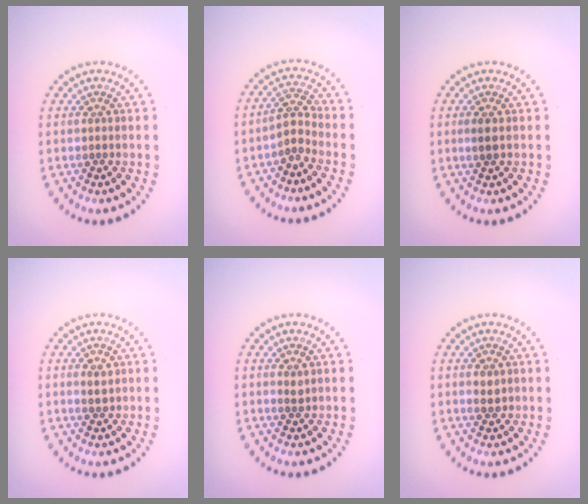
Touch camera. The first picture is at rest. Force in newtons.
{"total": 2.1, "press": 1.6, "slide": 1.4}
{"total": 0.8, "press": 0.8, "slide": 0.3}
{"total": 1.1, "press": 1.0, "slide": 0.3}
{"total": 0.5, "press": 0.4, "slide": 0.3}
{"total": 1.0, "press": 1.0, "slide": 0.1}